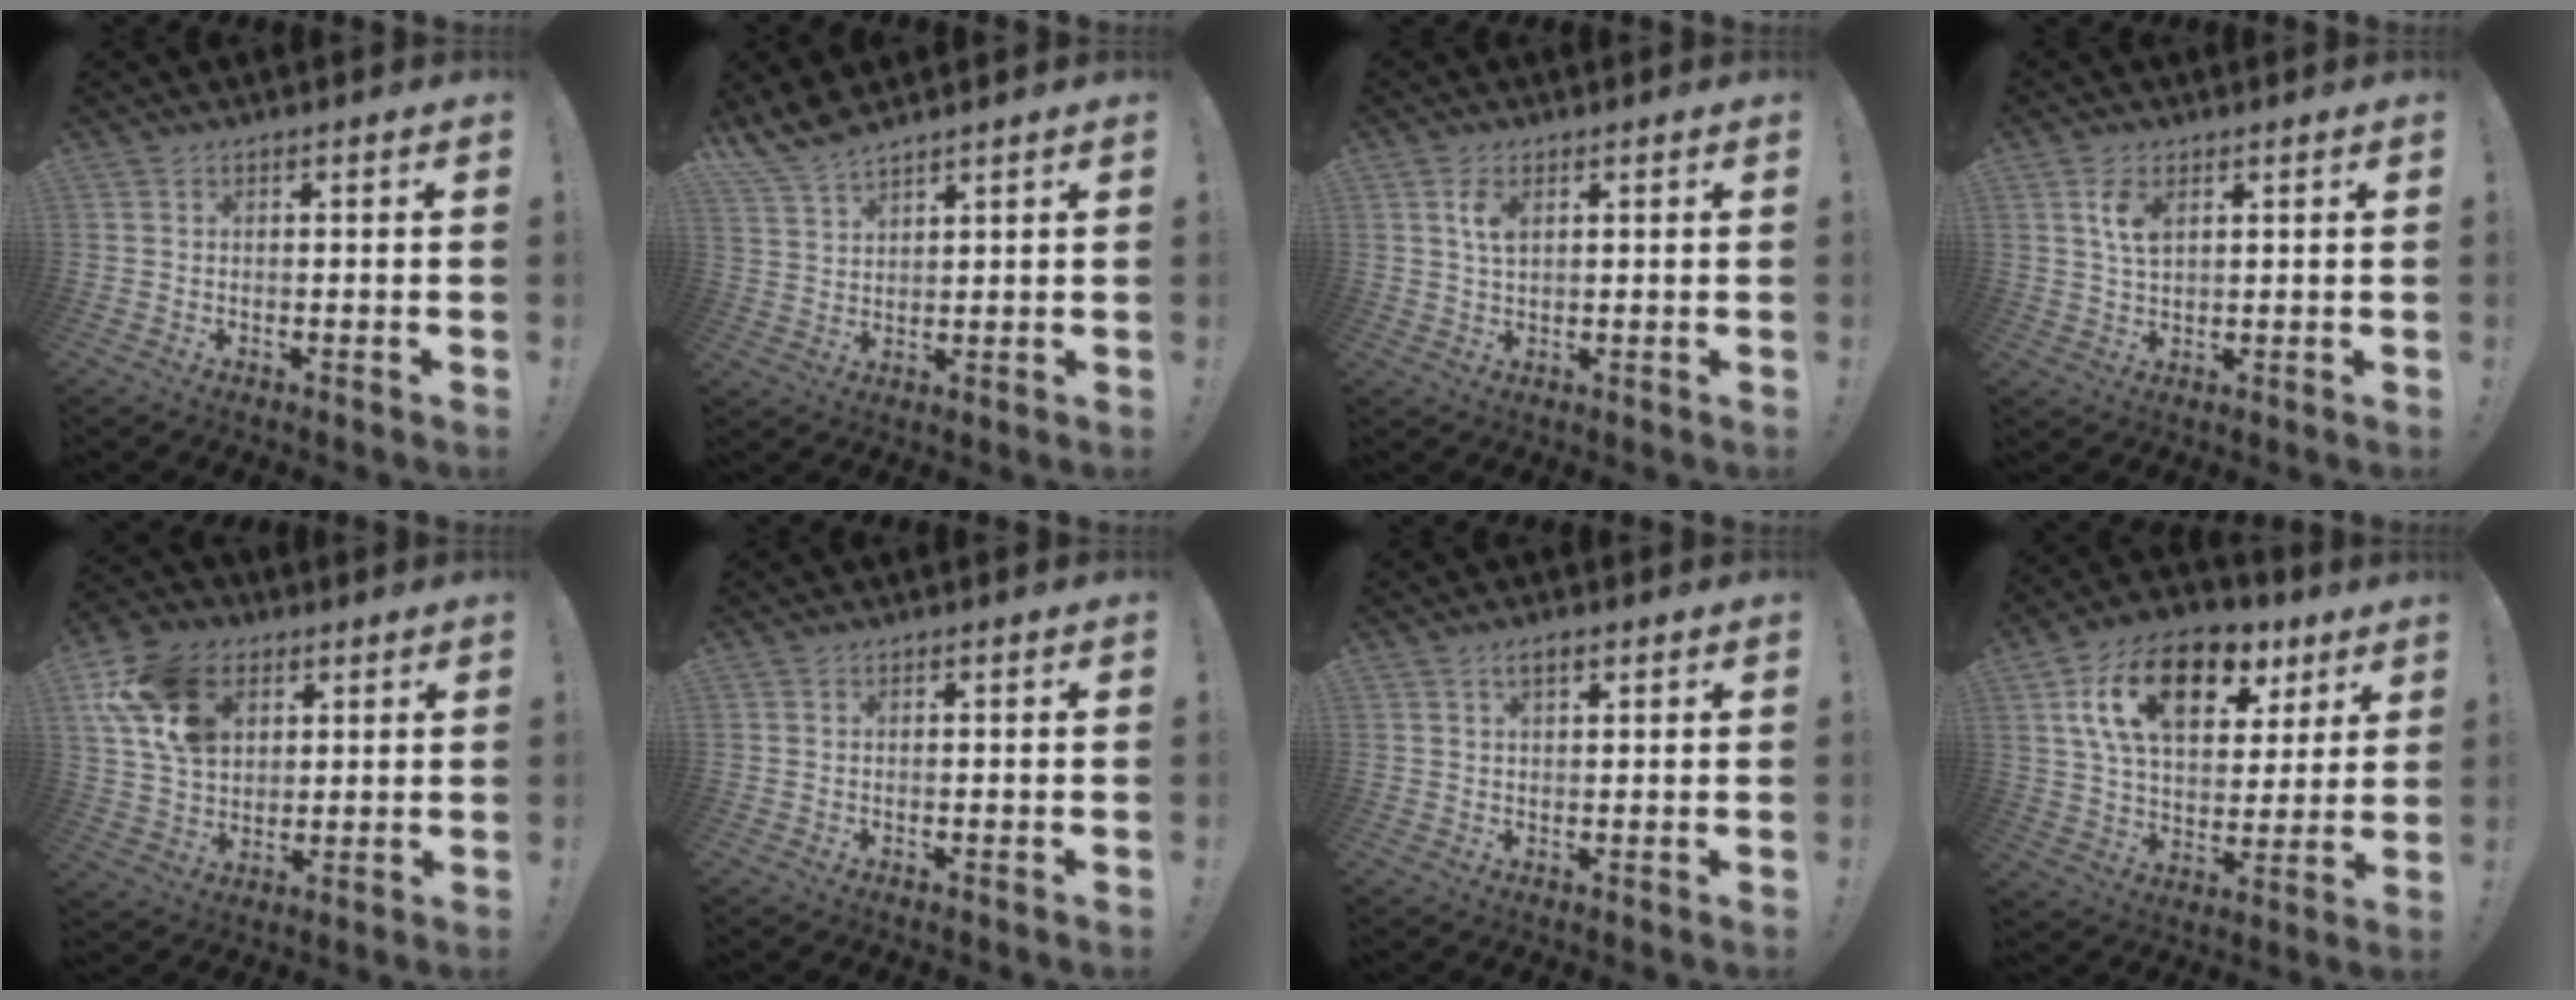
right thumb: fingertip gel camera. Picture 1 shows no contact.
{"total": 7.0, "force": [6.3, 1.6, 2.4], "torque": [-0.057, -0.036, 0.123]}
{"total": 4.4, "force": [1.8, 2.1, 3.4], "torque": [-0.064, -0.002, 0.030]}
{"total": 5.8, "force": [2.6, 2.9, 4.3], "torque": [-0.073, -0.009, 0.046]}
{"total": 18.1, "force": [7.4, 12.9, 10.4], "torque": [-0.187, -0.021, 0.144]}
{"total": 0.0}
{"total": 3.1, "force": [1.6, 1.2, 2.3], "torque": [-0.039, 0.000, 0.025]}
{"total": 20.2, "force": [9.3, 11.9, 13.4], "torque": [-0.222, -0.032, 0.166]}